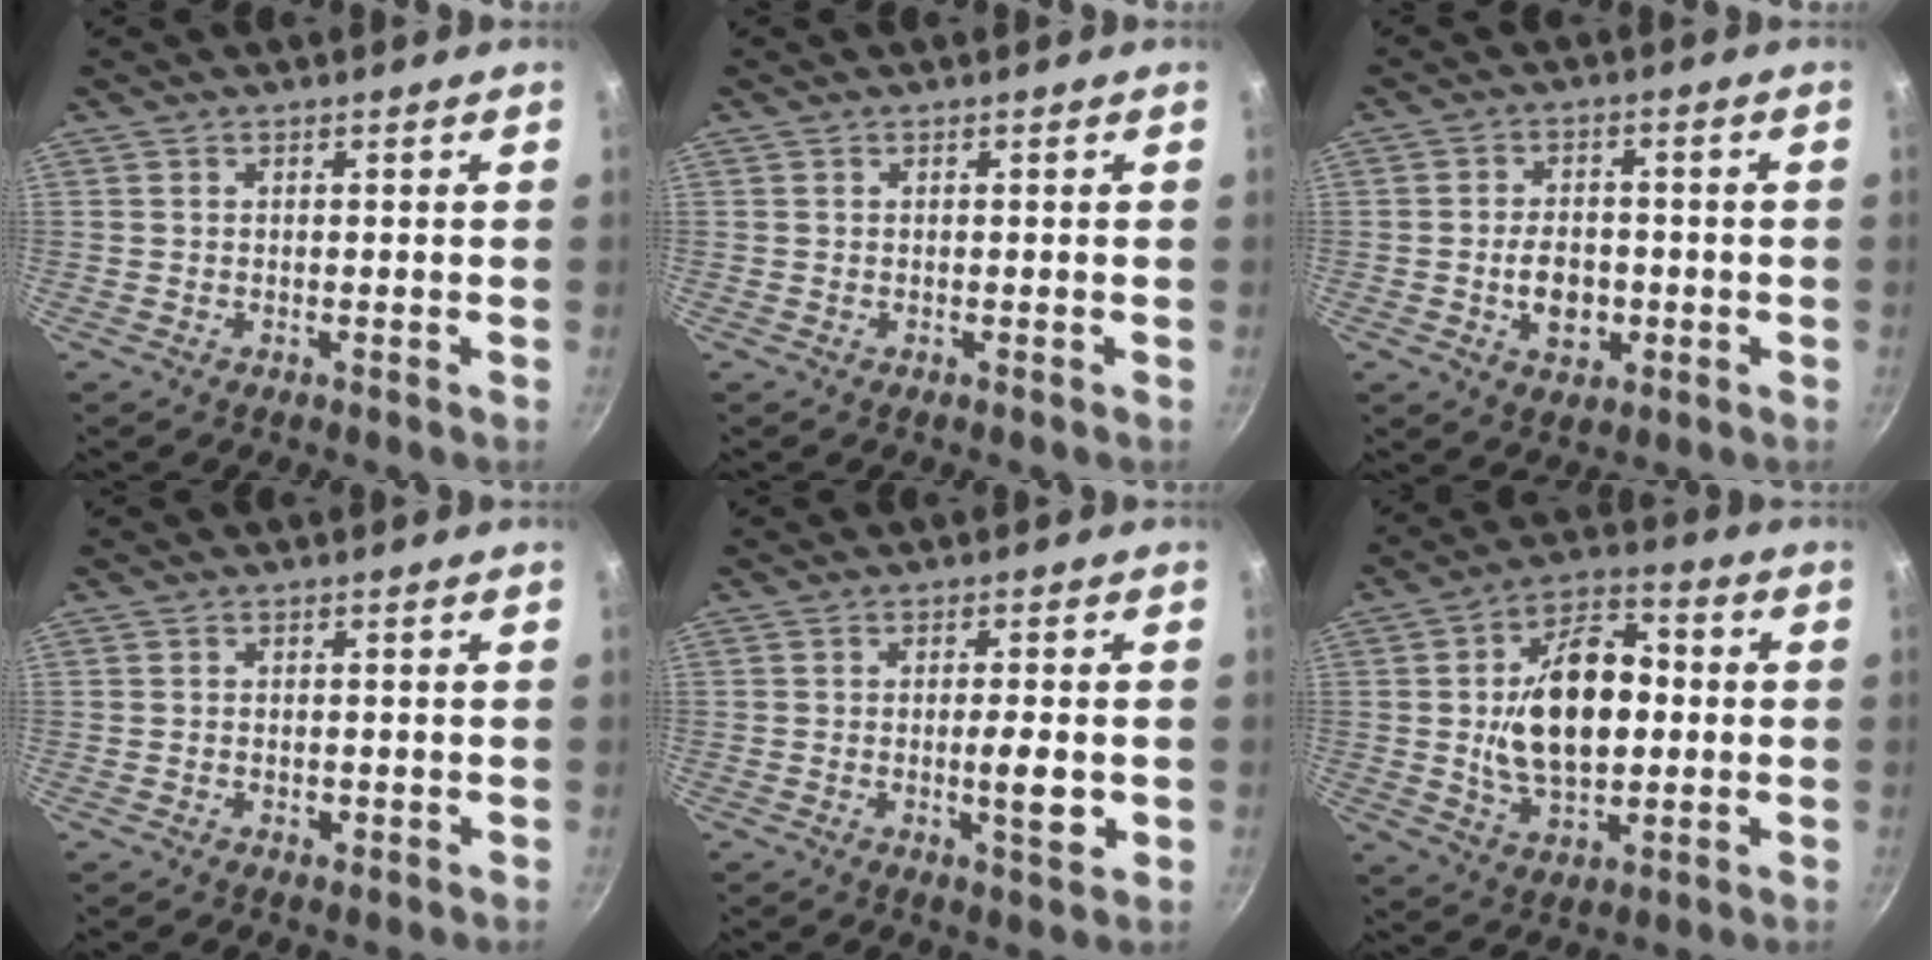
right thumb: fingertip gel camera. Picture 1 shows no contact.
{"total": 0.0}
{"total": 7.3, "force": [-1.6, 5.0, 5.1], "torque": [-0.061, 0.014, -0.023]}
{"total": 1.6, "force": [-0.5, 1.1, 1.1], "torque": [-0.016, 0.002, -0.009]}
{"total": 5.9, "force": [-1.0, 1.3, 5.7], "torque": [-0.087, -0.002, -0.015]}
{"total": 17.3, "force": [0.5, 10.4, 13.8], "torque": [-0.198, 0.016, 0.003]}